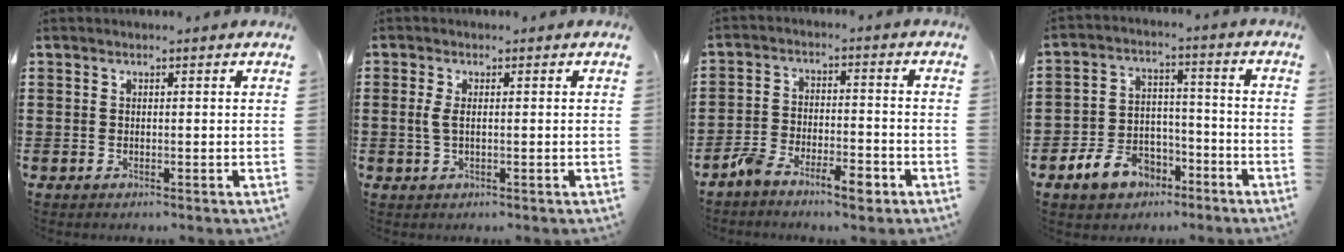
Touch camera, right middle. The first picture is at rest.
{"total": 2.4, "force": [0.2, 1.1, 2.1], "torque": [-0.059, -0.002, -0.002]}
{"total": 5.9, "force": [-4.8, 2.0, 2.8], "torque": [-0.056, 0.017, -0.092]}
{"total": 7.5, "force": [-5.5, 4.5, 2.4], "torque": [-0.058, 0.030, -0.108]}